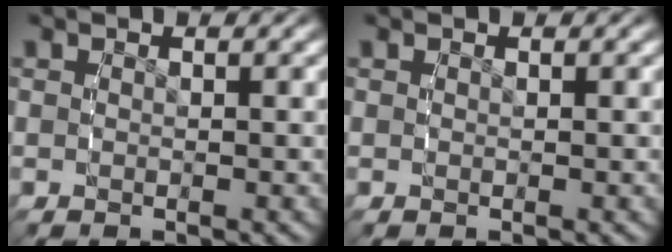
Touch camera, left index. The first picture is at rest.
{"total": 0.0}